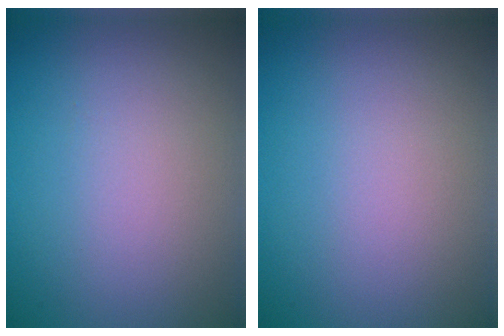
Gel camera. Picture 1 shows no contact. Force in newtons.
{"total": 0.0}